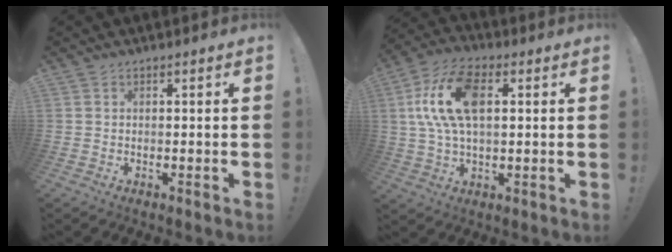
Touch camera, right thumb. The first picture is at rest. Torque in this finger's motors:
{"motor_torque": [0.13, 1.02, 1.70, 0.23, 0.14]}